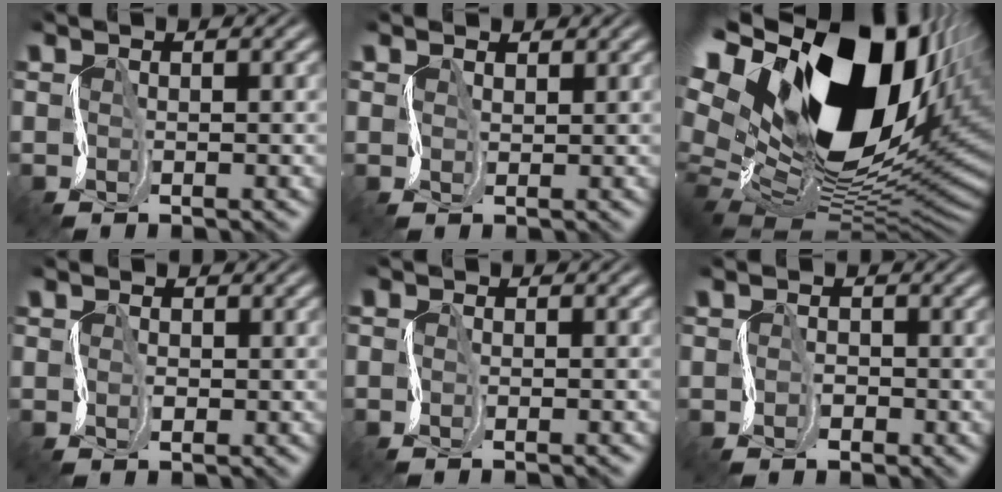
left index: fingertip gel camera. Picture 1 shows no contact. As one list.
[{"total": 2.0, "force": [1.3, 1.4, 0.1], "torque": [-0.017, 0.008, 0.013]}, {"total": 19.6, "force": [5.7, 12.1, 14.3], "torque": [-0.274, -0.011, 0.131]}, {"total": 1.0, "force": [0.0, 1.0, 0.1], "torque": [-0.006, 0.004, -0.002]}, {"total": 2.1, "force": [-0.9, 1.5, 1.2], "torque": [0.004, 0.010, -0.031]}, {"total": 1.9, "force": [-0.8, 1.7, 0.4], "torque": [0.002, 0.003, -0.026]}]